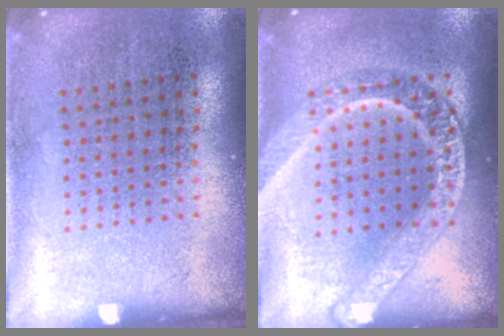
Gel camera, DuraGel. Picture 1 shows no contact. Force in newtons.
{"total": 2.9, "press": 2.9, "slide": 0.4}